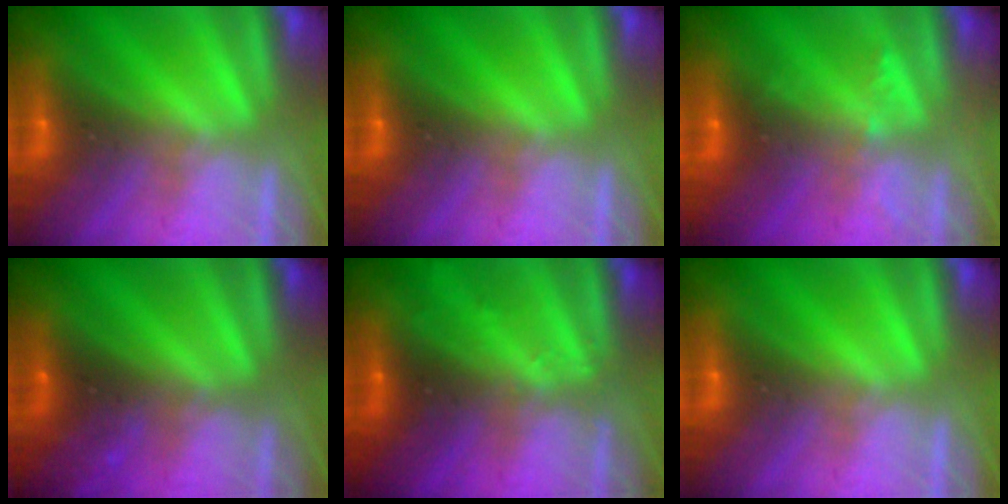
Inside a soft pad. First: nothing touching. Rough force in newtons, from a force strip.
{"total": 0.0}
{"total": 2.3}
{"total": 2.4}
{"total": 2.4}
{"total": 0.0}